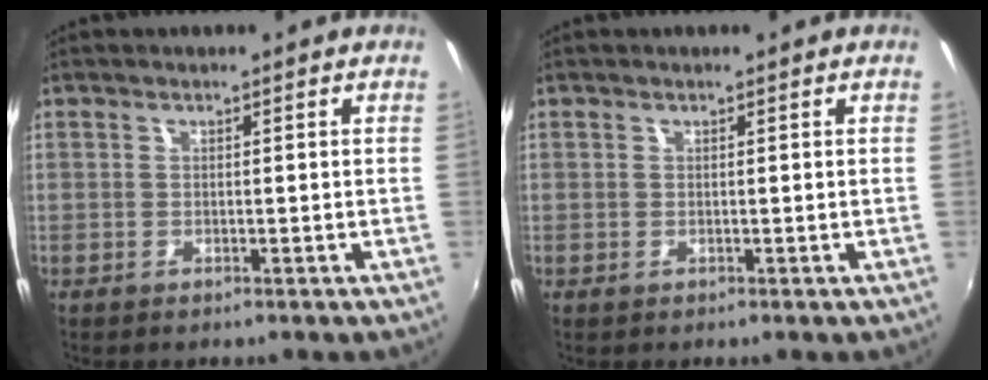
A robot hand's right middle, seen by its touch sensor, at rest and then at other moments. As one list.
[{"total": 0.0}]